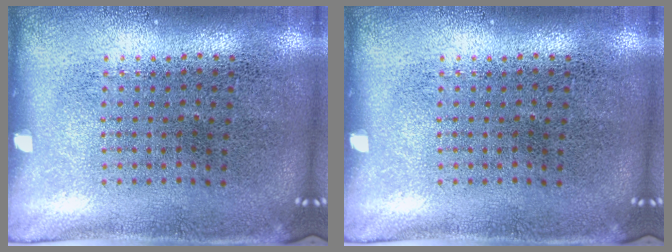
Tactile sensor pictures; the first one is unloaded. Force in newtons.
{"total": 0.0}